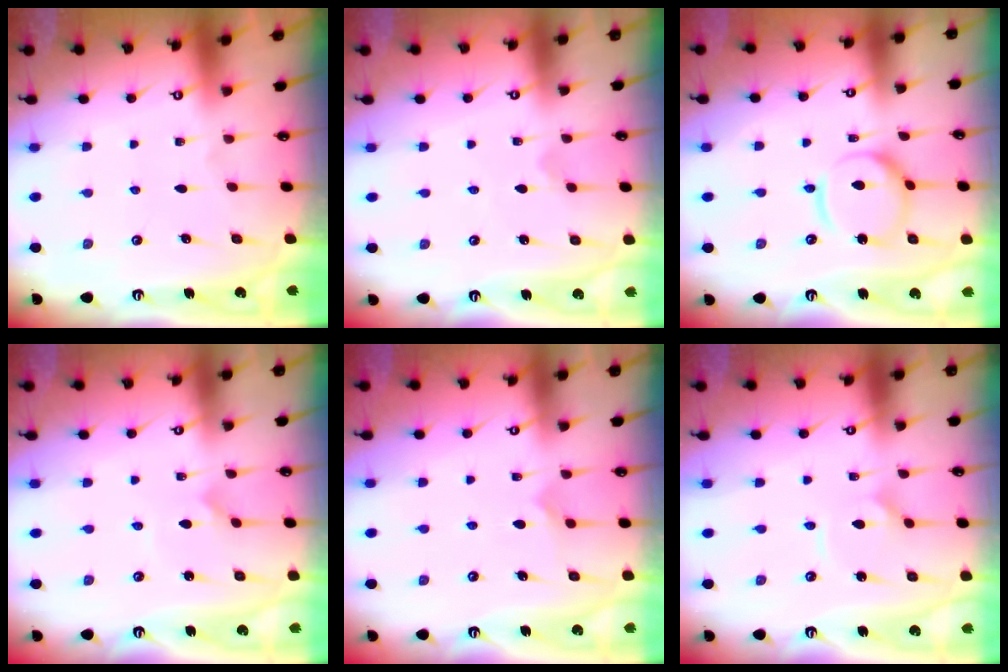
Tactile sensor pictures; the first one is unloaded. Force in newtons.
{"total": 1.9, "press": 1.8, "slide": 0.3}
{"total": 10.6, "press": 10.5, "slide": 1.0}
{"total": 1.8, "press": 1.8, "slide": 0.1}
{"total": 5.1, "press": 5.1, "slide": 0.2}
{"total": 3.7, "press": 3.7, "slide": 0.1}